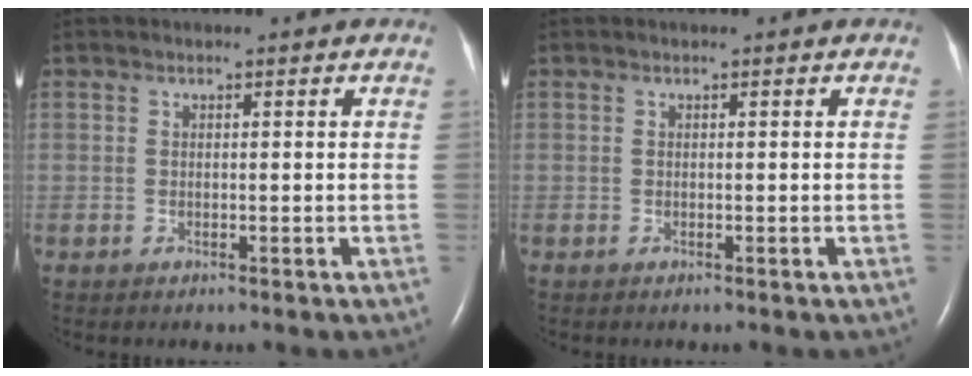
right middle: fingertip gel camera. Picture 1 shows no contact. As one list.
[{"total": 0.0}]